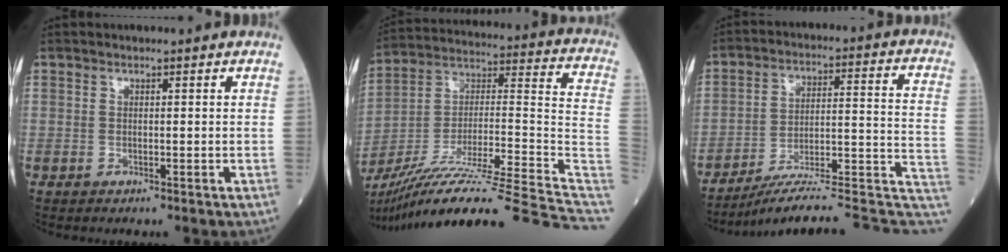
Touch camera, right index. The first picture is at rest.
{"total": 31.6, "force": [-24.8, 0.1, 19.6], "torque": [-0.235, -0.007, -0.385]}
{"total": 17.5, "force": [-14.6, 1.6, 9.4], "torque": [-0.097, 0.056, -0.209]}